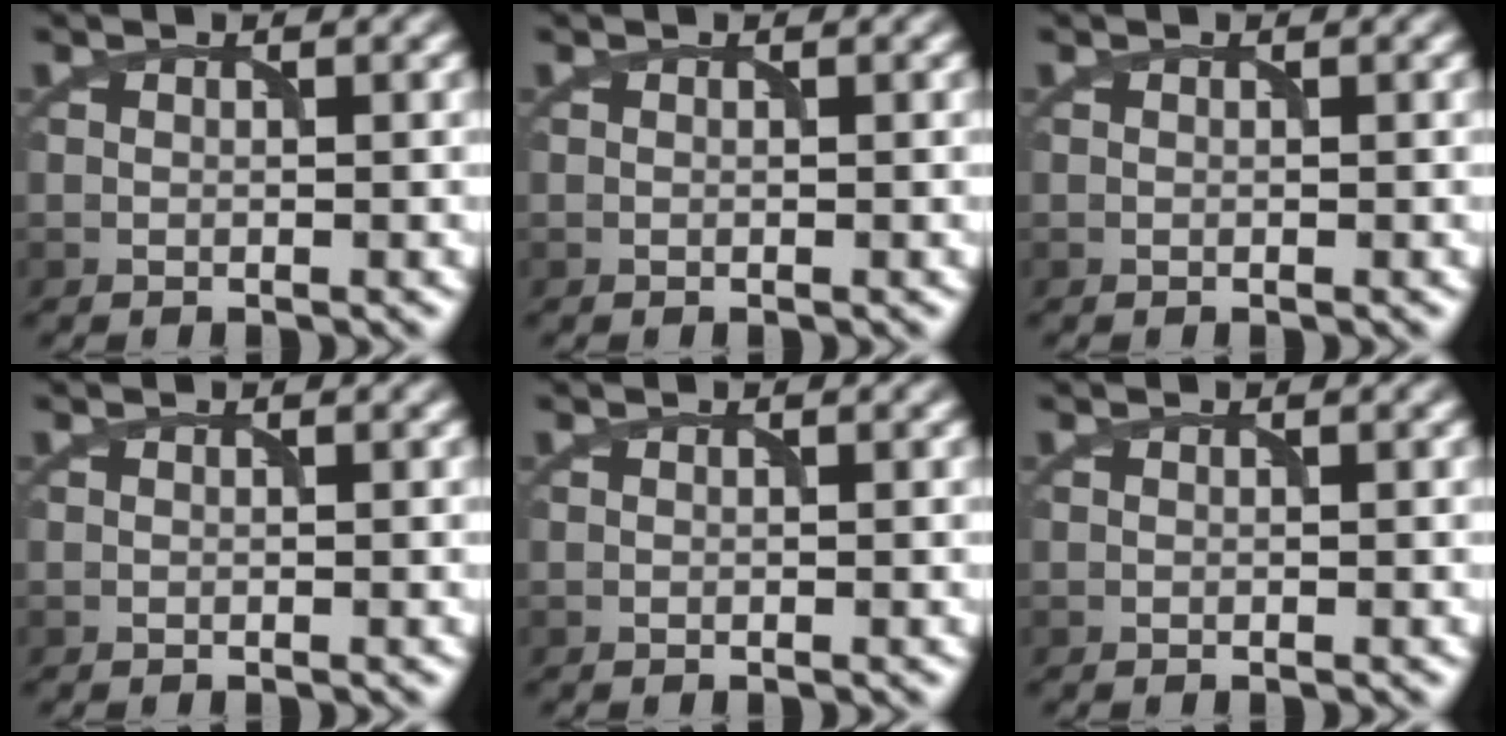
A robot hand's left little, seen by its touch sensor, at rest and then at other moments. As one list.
[{"total": 0.0}, {"total": 0.0}, {"total": 0.0}, {"total": 0.0}, {"total": 0.0}]